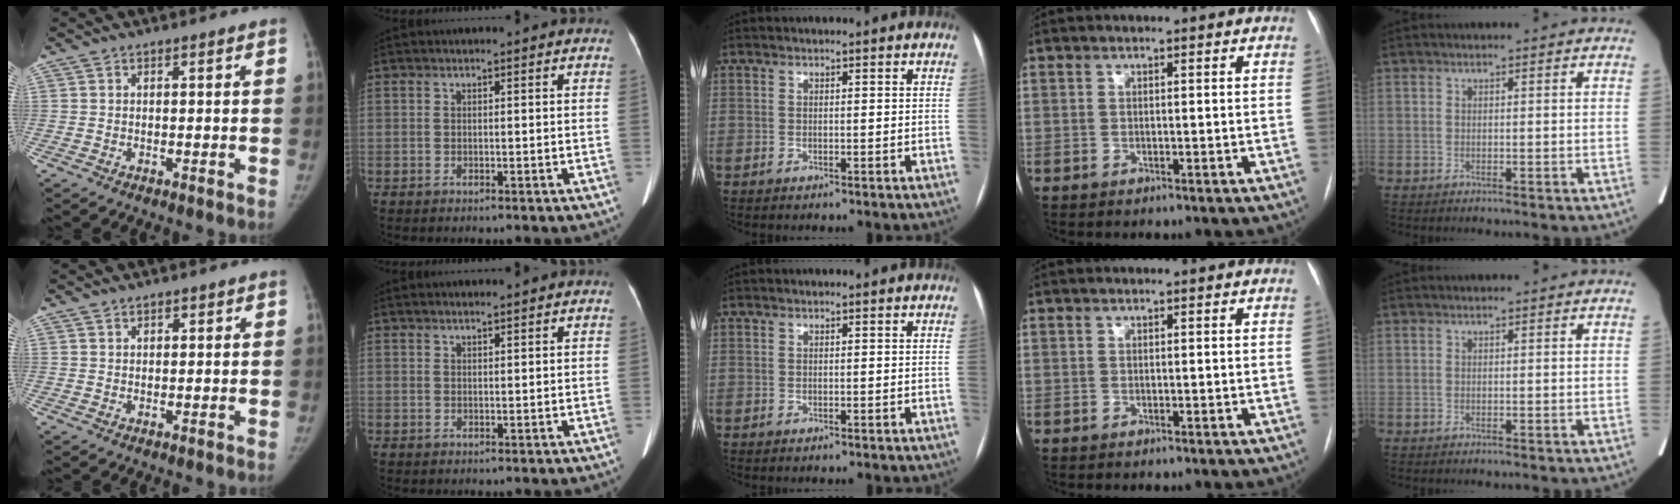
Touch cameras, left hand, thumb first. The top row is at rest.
{"thumb": {"total": 1.0, "force": [0.7, 0.7, 0.4], "torque": [0.004, -0.003, 0.009]}, "index": {"total": 0.6, "force": [0.6, 0.1, 0.2], "torque": [-0.010, 0.007, 0.011]}}